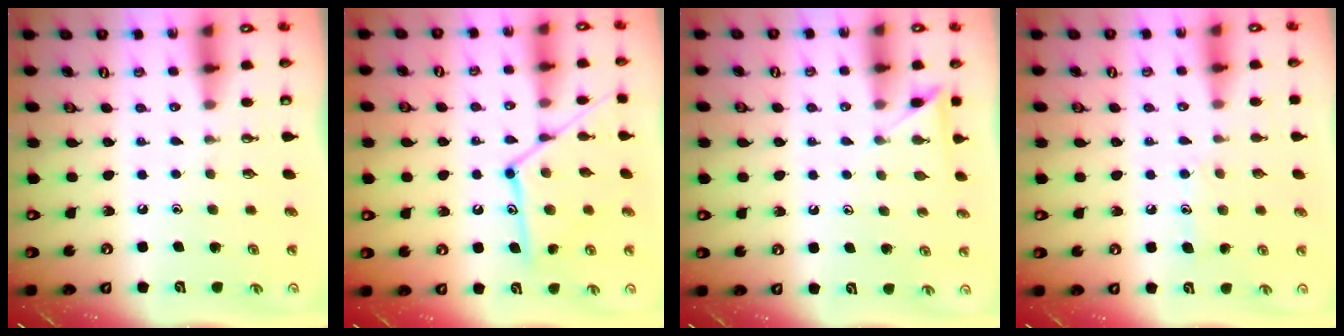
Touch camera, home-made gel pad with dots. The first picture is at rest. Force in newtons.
{"total": 14.5, "press": 14.4, "slide": 1.0}
{"total": 3.6, "press": 3.6, "slide": 0.4}
{"total": 6.1, "press": 6.1, "slide": 0.2}